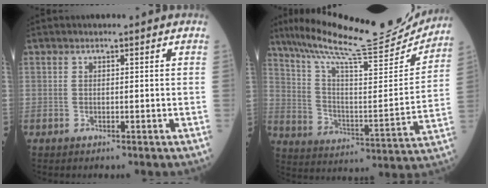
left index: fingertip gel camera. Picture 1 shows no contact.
{"total": 23.8, "force": [21.4, 2.0, 10.3], "torque": [-0.182, -0.036, 0.313]}